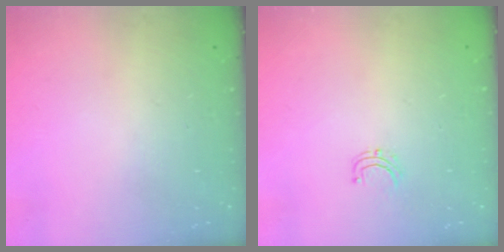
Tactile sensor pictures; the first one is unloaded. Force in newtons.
{"total": 3.6, "press": 3.5, "slide": 0.4}